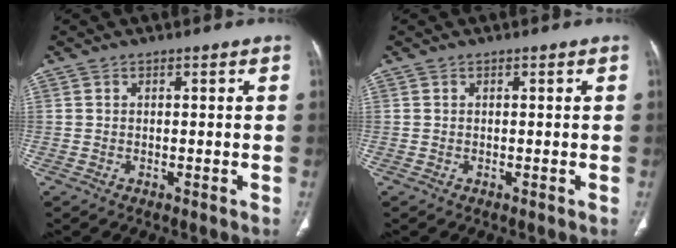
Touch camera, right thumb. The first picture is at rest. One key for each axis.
{"total": 0.0}